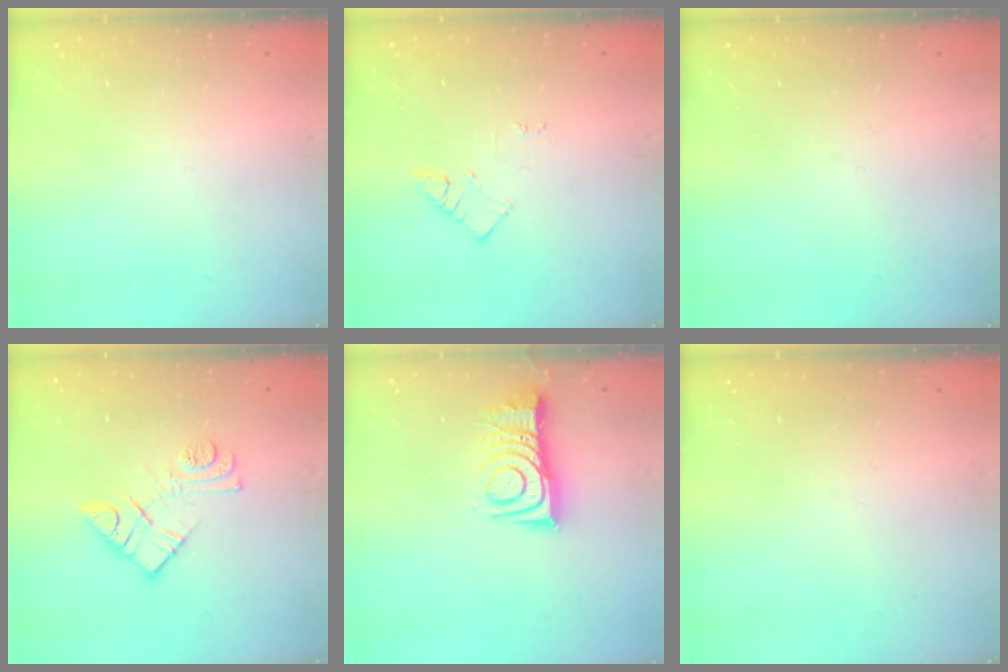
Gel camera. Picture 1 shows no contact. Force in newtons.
{"total": 2.1, "press": 2.1, "slide": 0.3}
{"total": 0.0}
{"total": 11.1, "press": 11.0, "slide": 0.8}
{"total": 10.1, "press": 10.0, "slide": 0.9}
{"total": 1.7, "press": 1.6, "slide": 0.1}